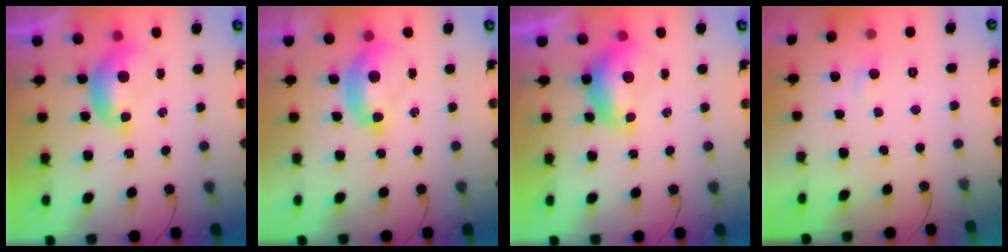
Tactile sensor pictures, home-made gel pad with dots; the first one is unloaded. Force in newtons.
{"total": 2.6, "press": 2.5, "slide": 0.5}
{"total": 1.4, "press": 0.8, "slide": 1.1}
{"total": 1.3, "press": 1.2, "slide": 0.6}